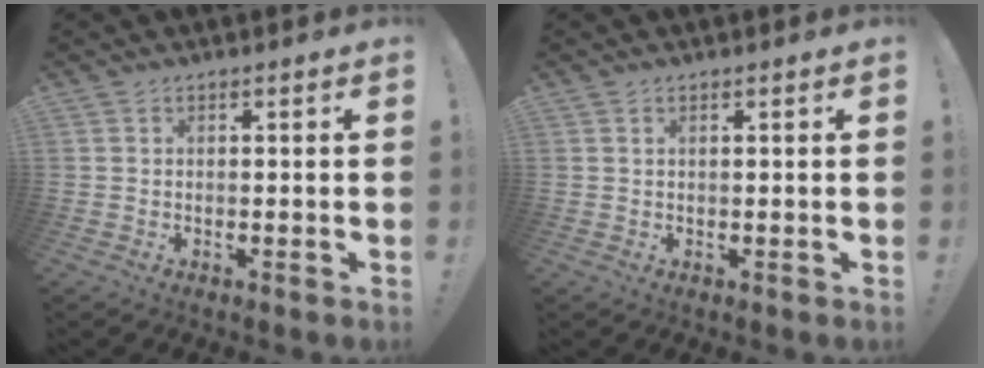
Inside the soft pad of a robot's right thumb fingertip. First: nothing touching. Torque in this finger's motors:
{"motor_torque": [-0.09, -0.06, 0.07, -0.07, 0.00]}